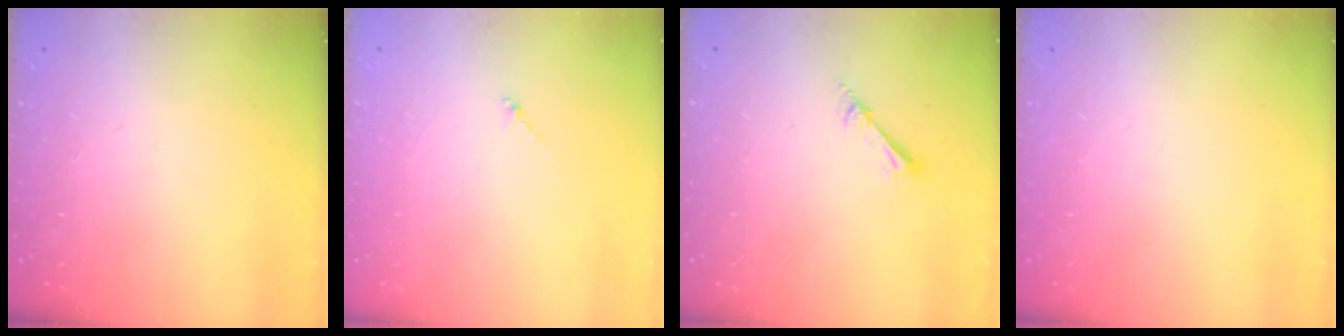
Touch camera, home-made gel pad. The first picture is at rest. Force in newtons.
{"total": 0.8, "press": 0.6, "slide": 0.4}
{"total": 2.8, "press": 2.7, "slide": 0.4}
{"total": 0.0}